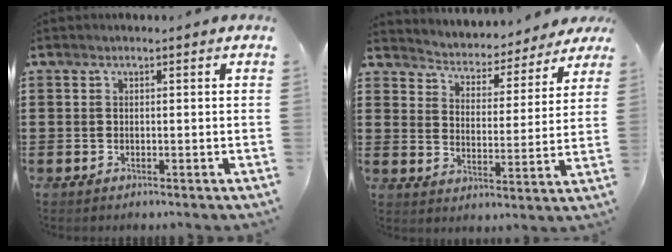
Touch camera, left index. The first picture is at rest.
{"total": 3.0, "force": [3.0, 0.3, -0.2], "torque": [-0.021, -0.033, 0.042]}